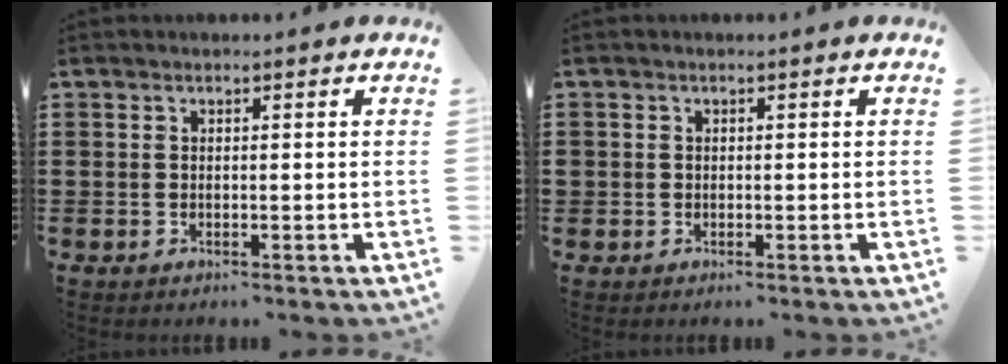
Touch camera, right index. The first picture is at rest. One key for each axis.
{"total": 0.6, "fx": -0.1, "fy": 0.6, "fz": 0.1, "tx": -0.003, "ty": 0.003, "tz": -0.003}